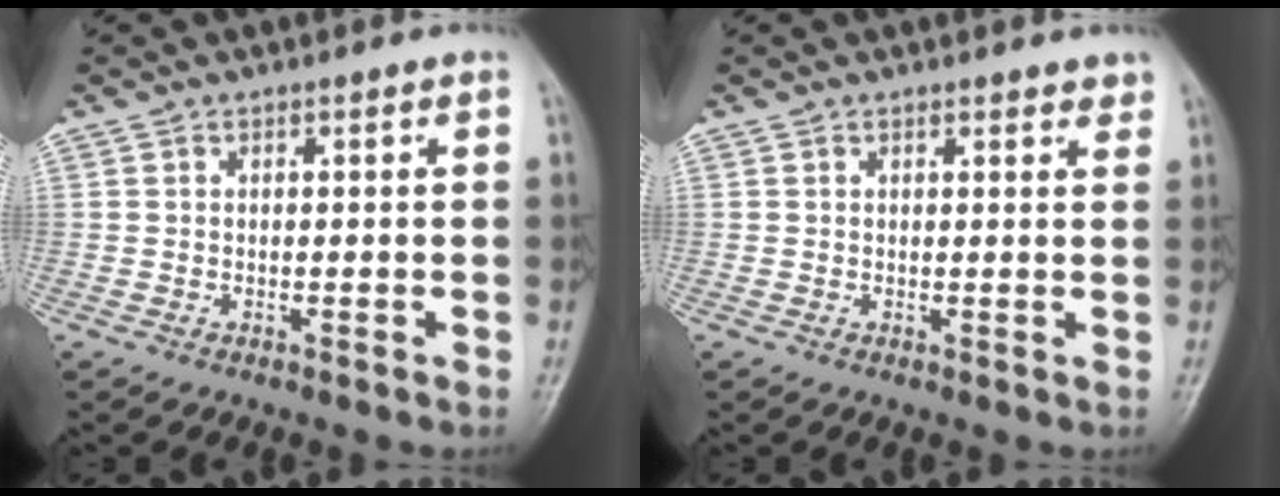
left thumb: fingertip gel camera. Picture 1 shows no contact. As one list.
[{"total": 2.3, "force": [2.0, 0.8, 1.0], "torque": [0.001, -0.006, 0.020]}]